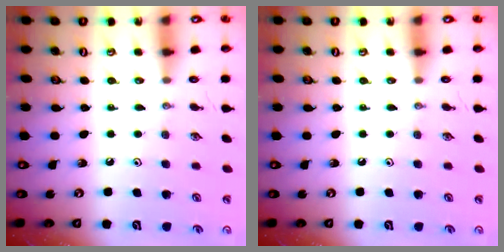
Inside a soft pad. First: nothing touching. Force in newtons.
{"total": 0.0}